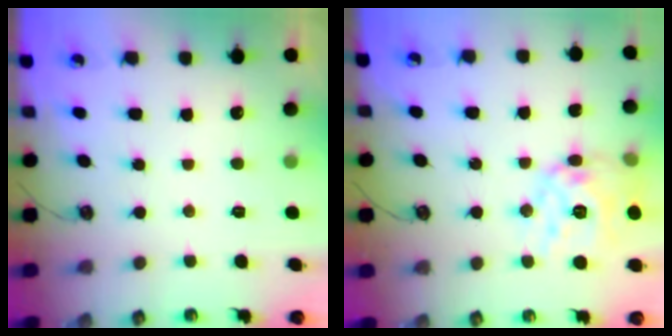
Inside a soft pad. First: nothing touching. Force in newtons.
{"total": 15.3, "press": 15.2, "slide": 1.4}